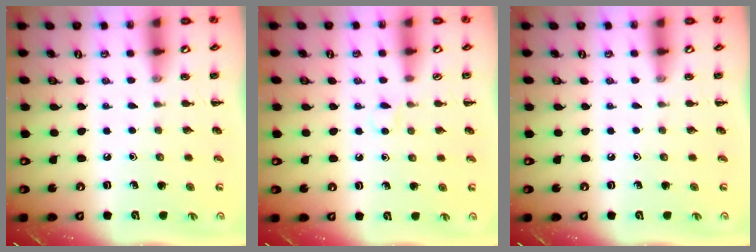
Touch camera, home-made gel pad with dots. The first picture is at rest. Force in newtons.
{"total": 2.9, "press": 2.7, "slide": 0.9}
{"total": 0.0}